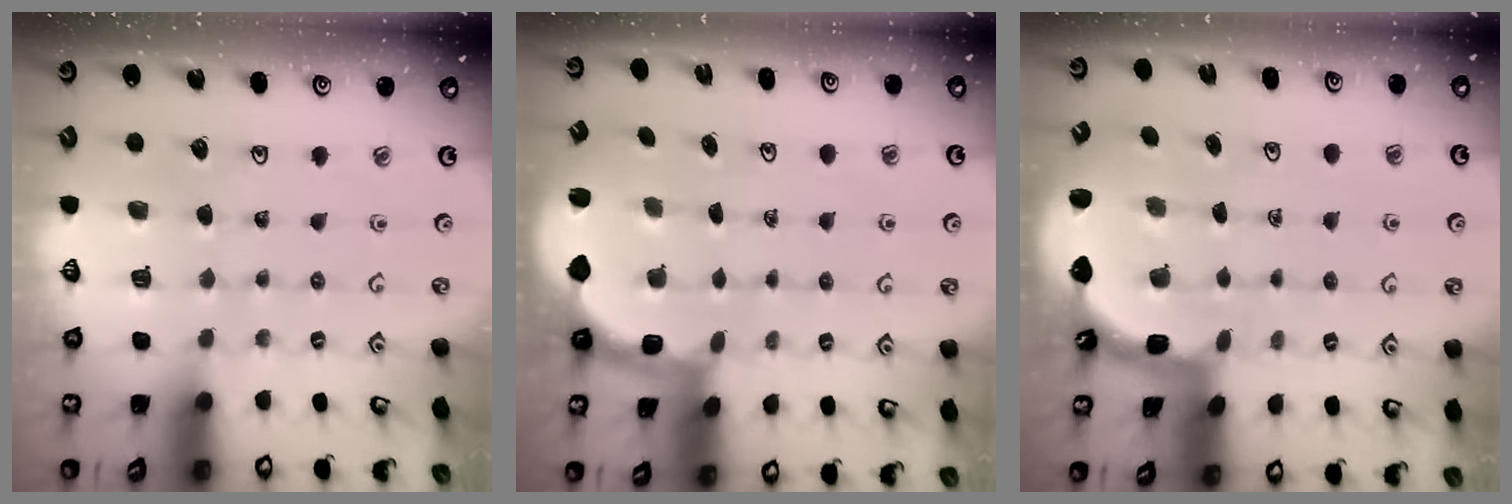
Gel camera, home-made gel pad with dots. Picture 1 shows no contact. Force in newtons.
{"total": 2.4, "press": 1.1, "slide": 2.1}
{"total": 2.5, "press": 1.7, "slide": 1.8}